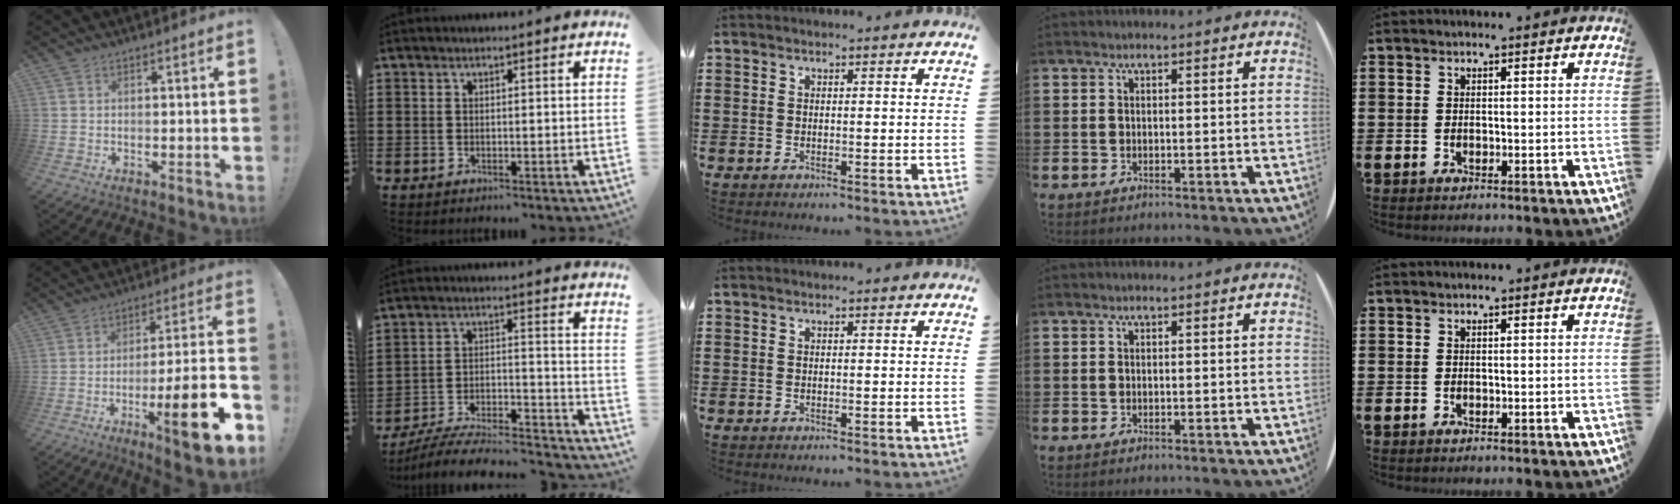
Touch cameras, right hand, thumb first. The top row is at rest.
{"thumb": {"total": 17.9, "force": [-7.9, 2.7, 15.8], "torque": [-0.227, 0.035, -0.117]}, "index": {"total": 7.1, "force": [-6.4, 1.0, 2.8], "torque": [-0.050, 0.002, -0.127]}}